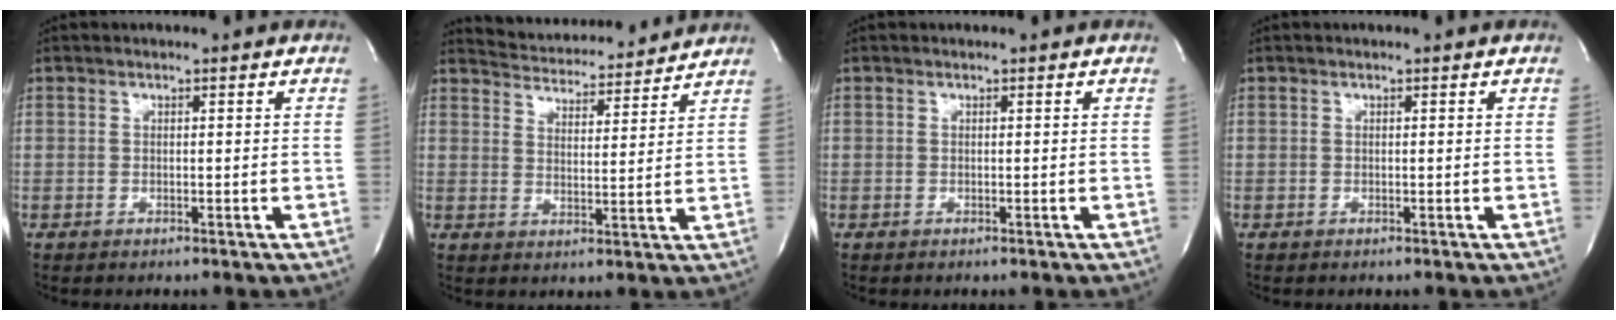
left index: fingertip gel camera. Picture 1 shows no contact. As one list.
[{"total": 12.1, "force": [11.8, 1.4, 2.2], "torque": [-0.037, 0.007, 0.167]}, {"total": 0.0}, {"total": 0.0}]